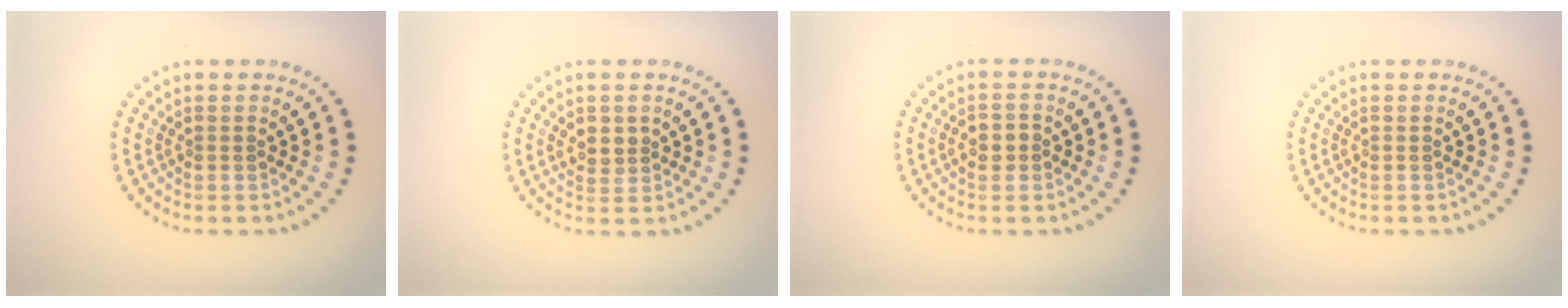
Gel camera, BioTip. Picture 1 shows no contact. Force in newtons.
{"total": 1.7, "press": 1.6, "slide": 0.5}
{"total": 1.6, "press": 1.6, "slide": 0.3}
{"total": 0.0}